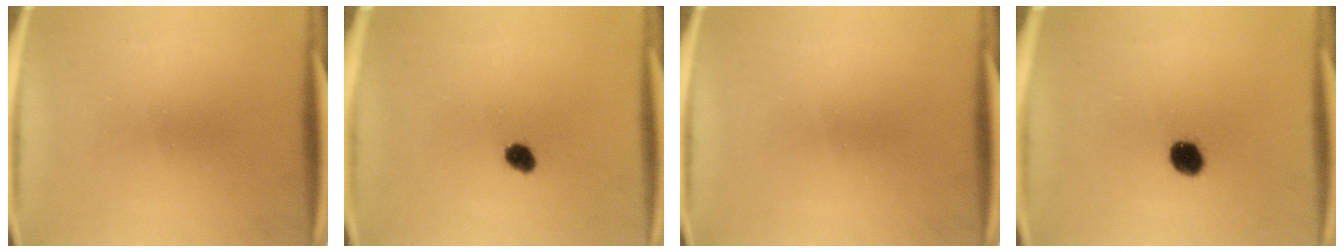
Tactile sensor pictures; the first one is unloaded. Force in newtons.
{"total": 2.8}
{"total": 0.0}
{"total": 4.9}